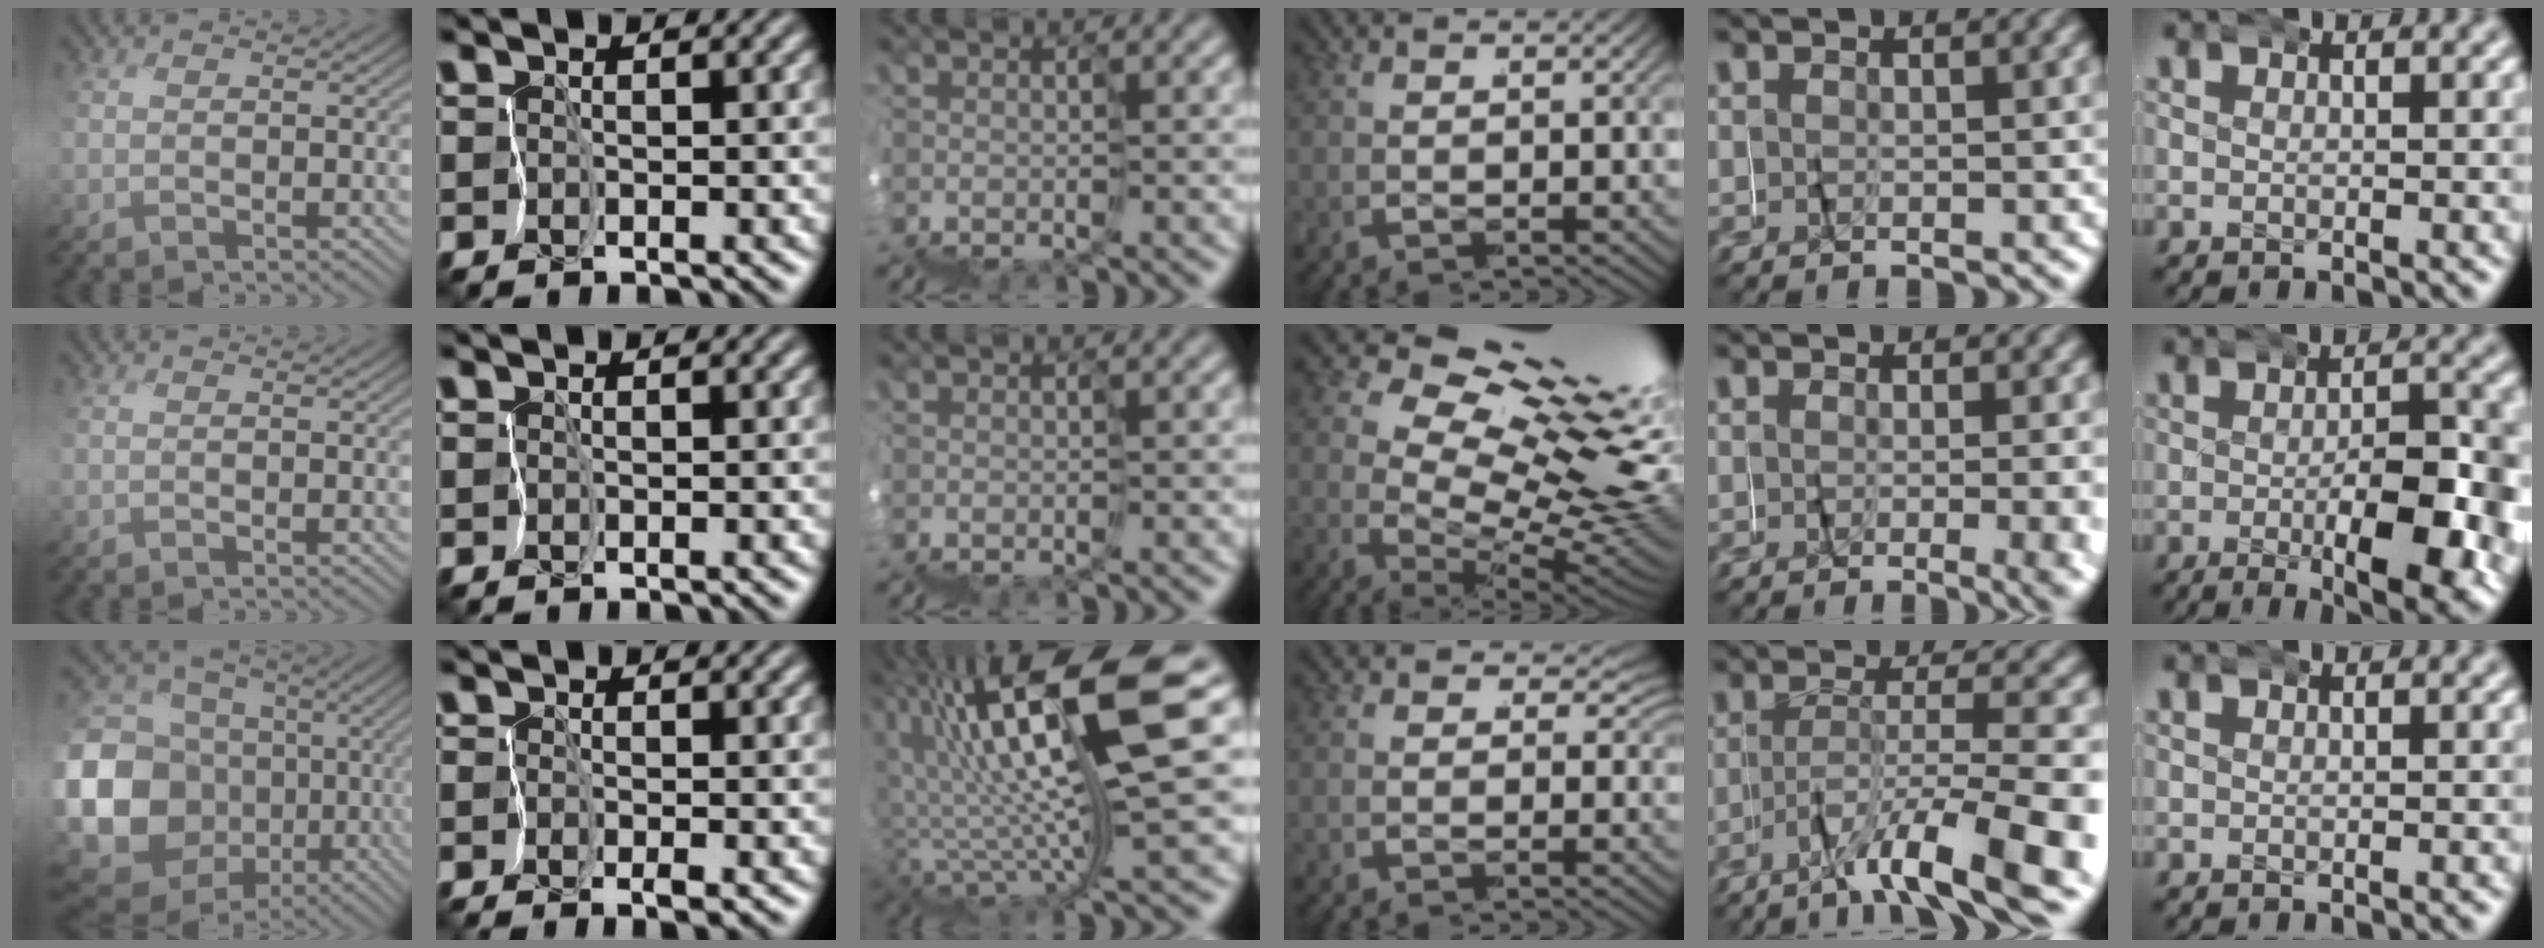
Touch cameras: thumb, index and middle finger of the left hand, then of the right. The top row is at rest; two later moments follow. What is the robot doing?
{"motion": "wrap", "object": "masking tape"}